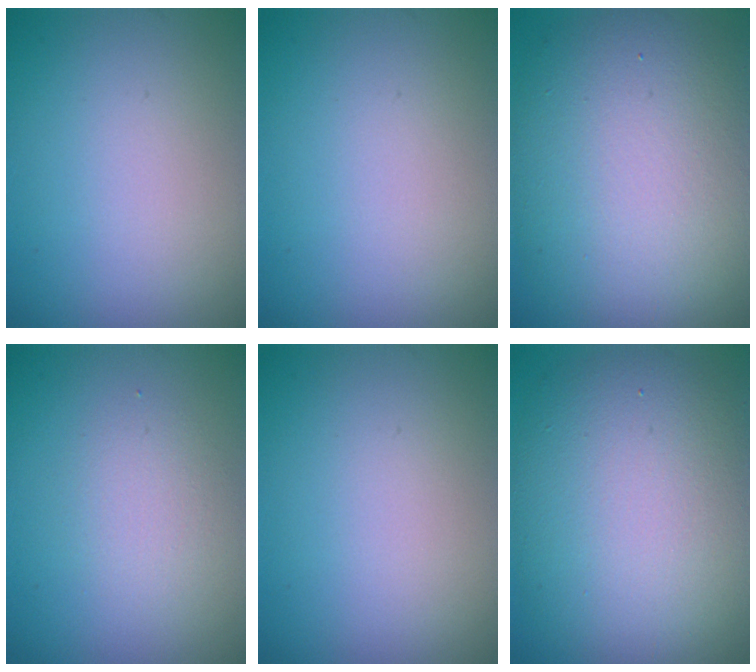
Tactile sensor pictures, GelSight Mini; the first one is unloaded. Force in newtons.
{"total": 0.0}
{"total": 12.5, "press": 12.4, "slide": 1.2}
{"total": 2.0, "press": 2.0, "slide": 0.1}
{"total": 0.0}
{"total": 10.9, "press": 10.8, "slide": 1.1}